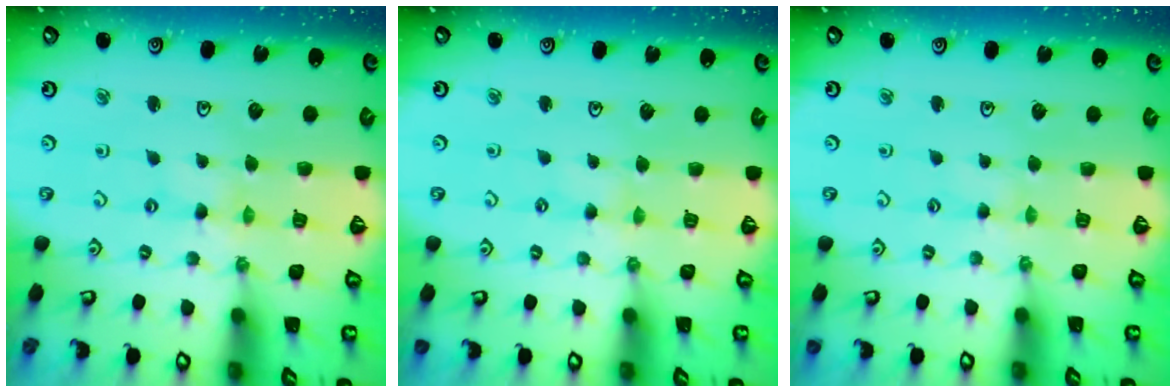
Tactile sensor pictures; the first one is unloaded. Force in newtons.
{"total": 1.6, "press": 1.5, "slide": 0.4}
{"total": 2.0, "press": 1.9, "slide": 0.4}